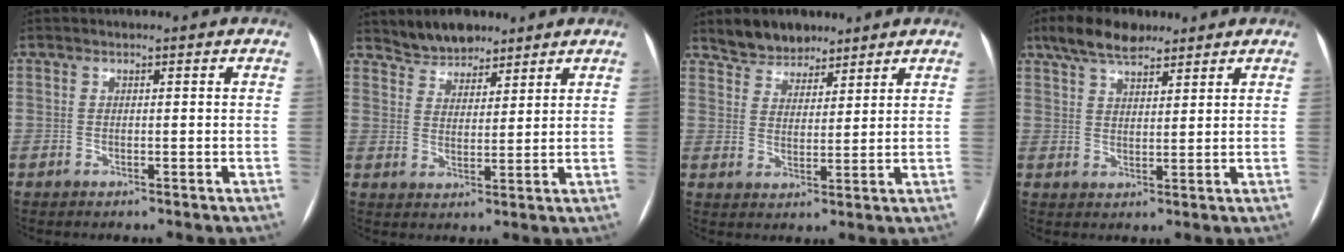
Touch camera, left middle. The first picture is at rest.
{"total": 5.7, "force": [5.0, 2.4, 1.2], "torque": [-0.022, 0.009, 0.094]}
{"total": 6.0, "force": [5.1, 3.0, 1.2], "torque": [-0.019, 0.009, 0.093]}
{"total": 7.6, "force": [5.8, 2.8, 4.0], "torque": [-0.077, 0.018, 0.105]}